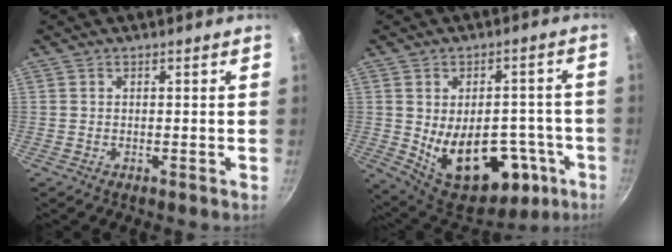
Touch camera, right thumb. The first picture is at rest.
{"total": 20.9, "force": [-6.0, 13.1, 15.1], "torque": [-0.183, 0.013, -0.056]}